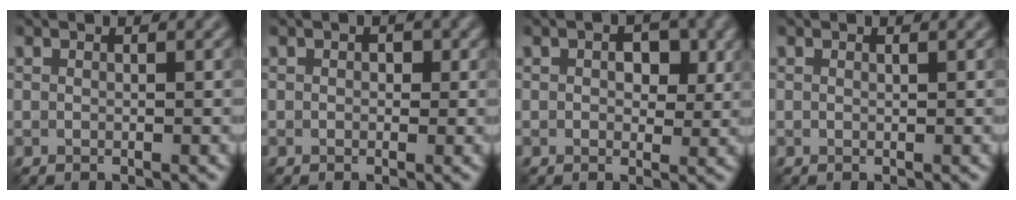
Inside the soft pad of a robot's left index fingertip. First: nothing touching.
{"total": 0.8, "force": [0.1, 0.7, 0.4], "torque": [-0.002, -0.003, -0.002]}
{"total": 2.9, "force": [0.8, 1.7, 2.2], "torque": [-0.027, 0.000, 0.009]}
{"total": 0.0}